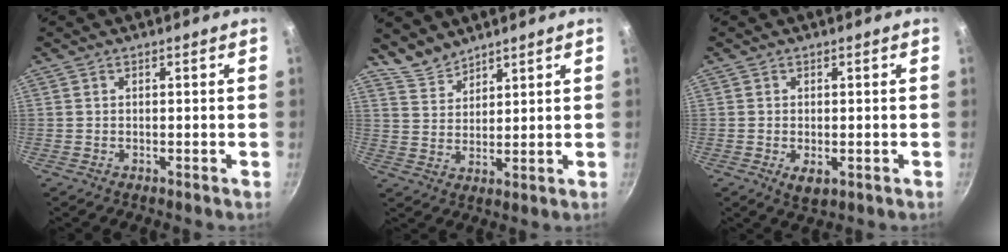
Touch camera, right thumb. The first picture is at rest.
{"total": 5.2, "force": [4.8, 1.7, 0.8], "torque": [-0.009, -0.023, 0.099]}
{"total": 3.2, "force": [-0.8, 1.8, 2.5], "torque": [-0.040, -0.010, -0.008]}